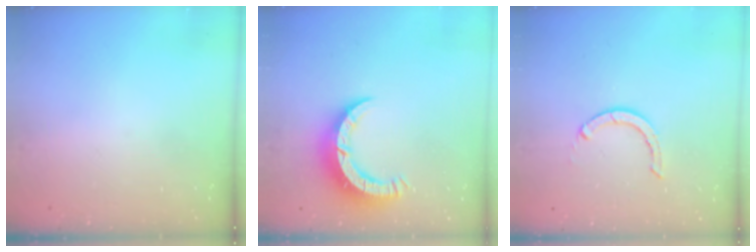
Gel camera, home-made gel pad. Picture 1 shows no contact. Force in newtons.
{"total": 8.2, "press": 8.2, "slide": 0.9}
{"total": 2.9, "press": 2.9, "slide": 0.1}